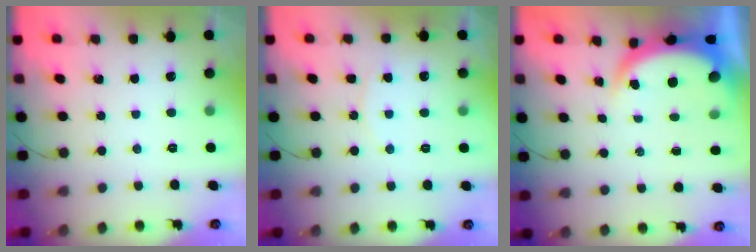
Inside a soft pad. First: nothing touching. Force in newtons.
{"total": 4.8, "press": 4.7, "slide": 0.7}
{"total": 5.2, "press": 5.1, "slide": 0.8}